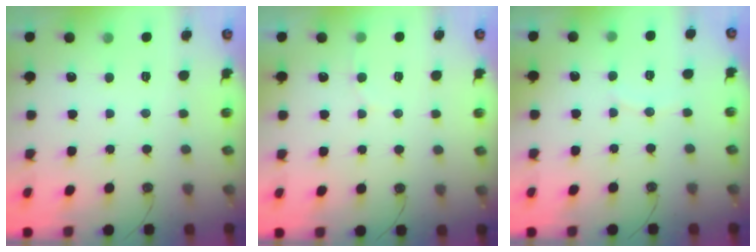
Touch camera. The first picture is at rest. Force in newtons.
{"total": 5.4, "press": 5.4, "slide": 0.5}
{"total": 3.4, "press": 3.4, "slide": 0.3}